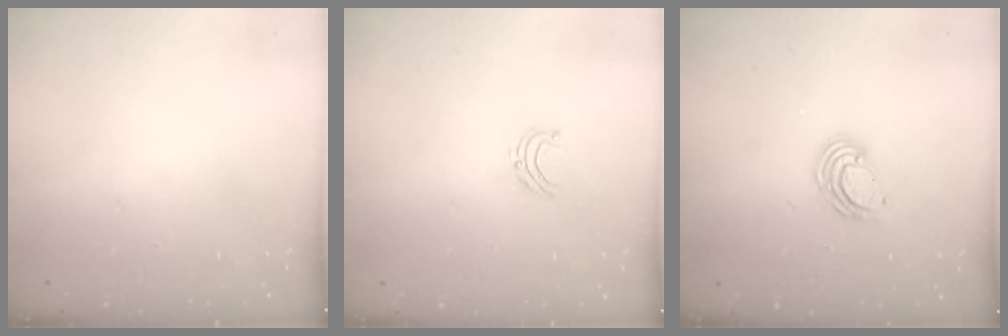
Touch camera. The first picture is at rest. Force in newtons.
{"total": 4.6, "press": 4.6, "slide": 0.4}
{"total": 6.5, "press": 6.5, "slide": 0.6}